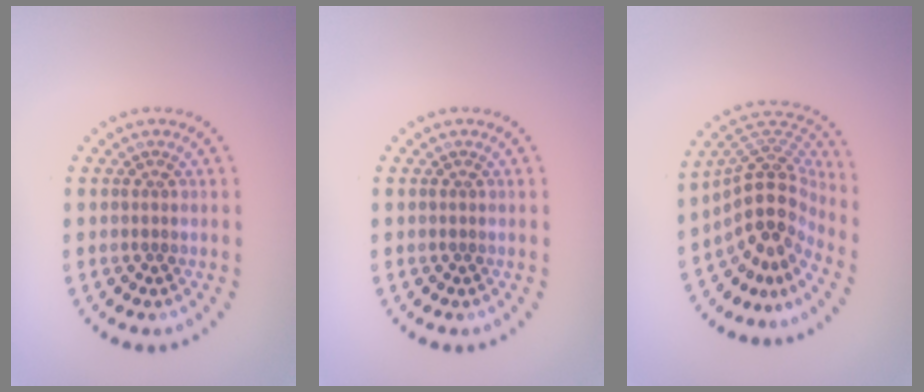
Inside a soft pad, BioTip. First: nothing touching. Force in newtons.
{"total": 0.0}
{"total": 5.5, "press": 4.0, "slide": 3.7}